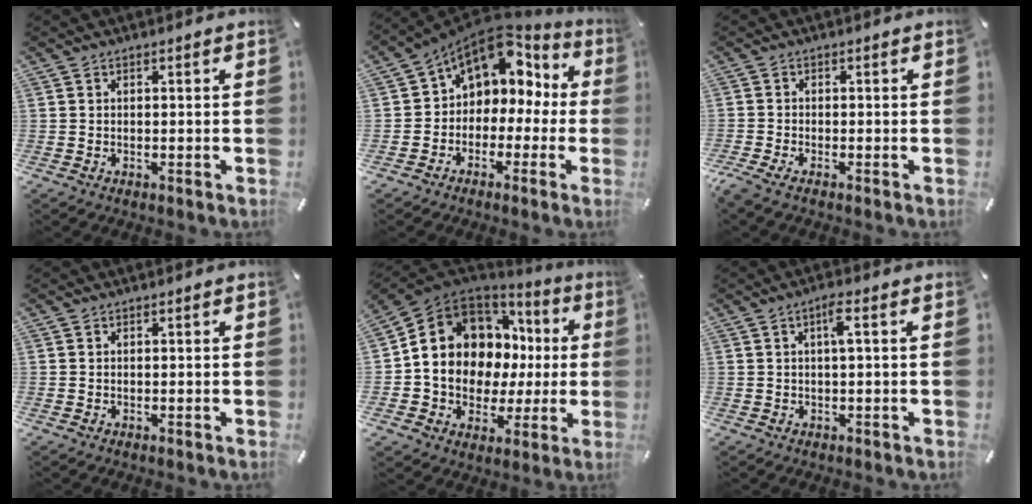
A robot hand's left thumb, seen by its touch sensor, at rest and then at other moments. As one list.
[{"total": 10.4, "force": [5.1, 7.8, 4.7], "torque": [-0.079, -0.038, 0.091]}, {"total": 1.8, "force": [-1.3, 0.4, 1.2], "torque": [-0.033, -0.003, -0.026]}, {"total": 0.0}, {"total": 13.2, "force": [2.0, 11.5, 6.2], "torque": [-0.115, -0.026, 0.046]}, {"total": 3.6, "force": [0.8, 0.6, 3.5], "torque": [-0.069, 0.005, 0.010]}]